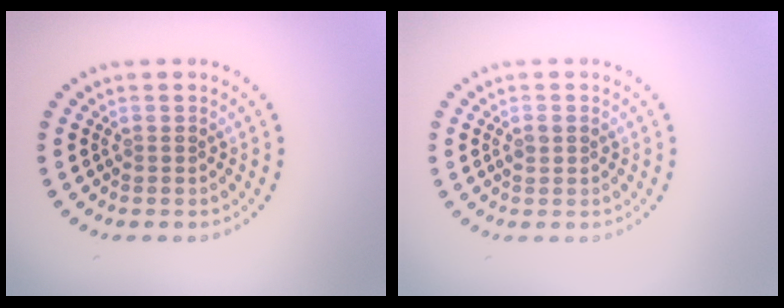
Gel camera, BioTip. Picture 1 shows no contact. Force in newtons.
{"total": 0.9, "press": 0.9, "slide": 0.2}